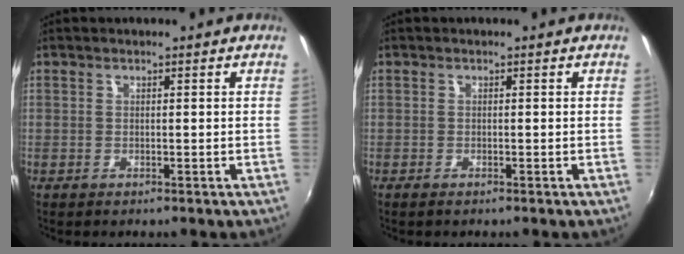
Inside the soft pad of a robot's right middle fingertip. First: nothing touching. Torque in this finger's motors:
{"motor_torque": [-0.05, -0.15, 0.04, 0.00]}